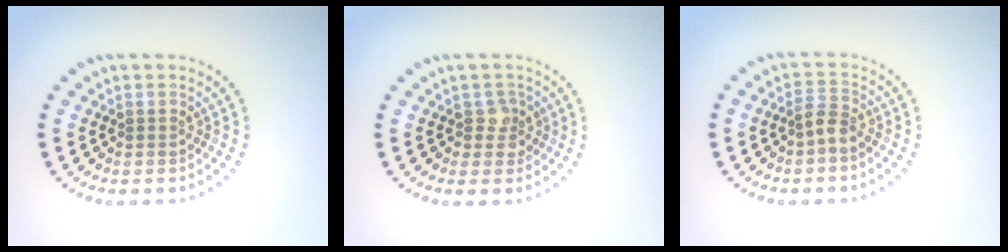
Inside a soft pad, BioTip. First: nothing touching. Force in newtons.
{"total": 1.7, "press": 1.4, "slide": 1.0}
{"total": 1.9, "press": 1.3, "slide": 1.3}